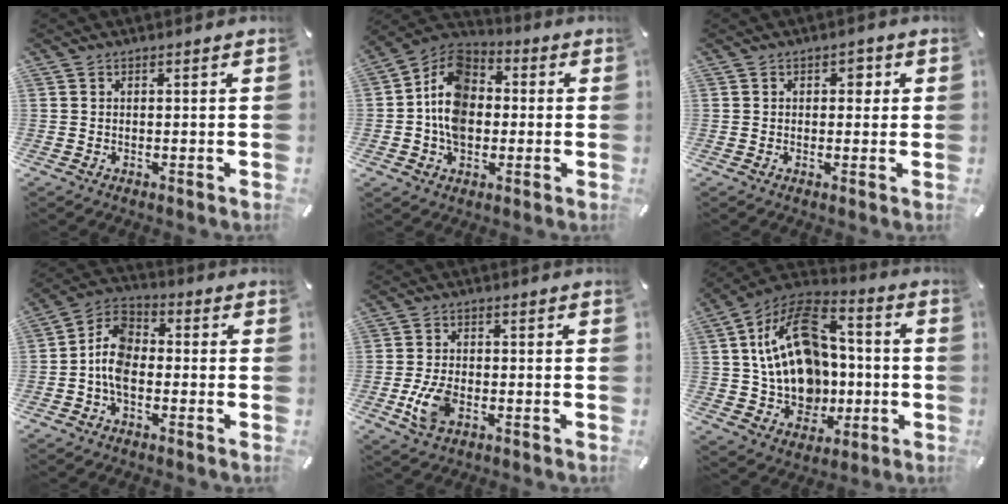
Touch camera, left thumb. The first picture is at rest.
{"total": 12.2, "force": [-1.7, 9.6, 7.3], "torque": [-0.146, 0.019, -0.035]}
{"total": 2.4, "force": [0.5, 1.8, 1.5], "torque": [-0.008, -0.001, -0.001]}
{"total": 8.8, "force": [-2.6, 5.6, 6.3], "torque": [-0.140, 0.007, -0.051]}
{"total": 7.2, "force": [-2.2, 4.4, 5.2], "torque": [-0.115, 0.006, -0.041]}
{"total": 21.3, "force": [1.4, 16.2, 13.8], "torque": [-0.251, 0.005, 0.033]}